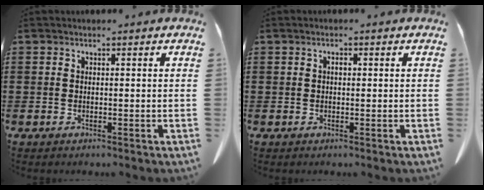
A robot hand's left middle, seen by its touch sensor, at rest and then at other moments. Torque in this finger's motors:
{"motor_torque": [-0.03, 0.04, 0.01, 0.00]}